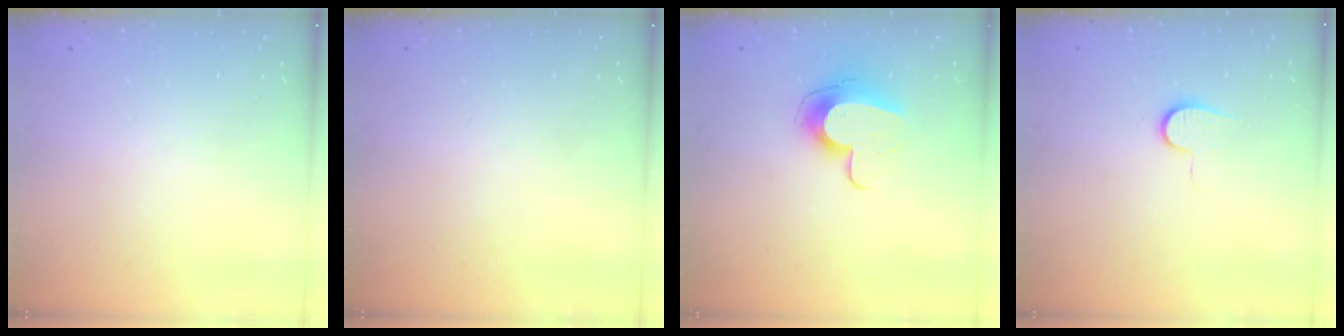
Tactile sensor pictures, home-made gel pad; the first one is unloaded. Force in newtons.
{"total": 0.0}
{"total": 10.7, "press": 10.6, "slide": 0.7}
{"total": 6.3, "press": 6.2, "slide": 0.8}